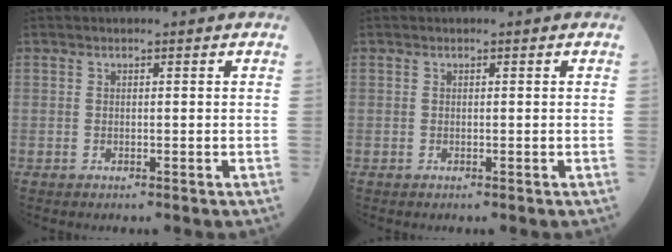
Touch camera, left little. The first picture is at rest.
{"total": 0.0}